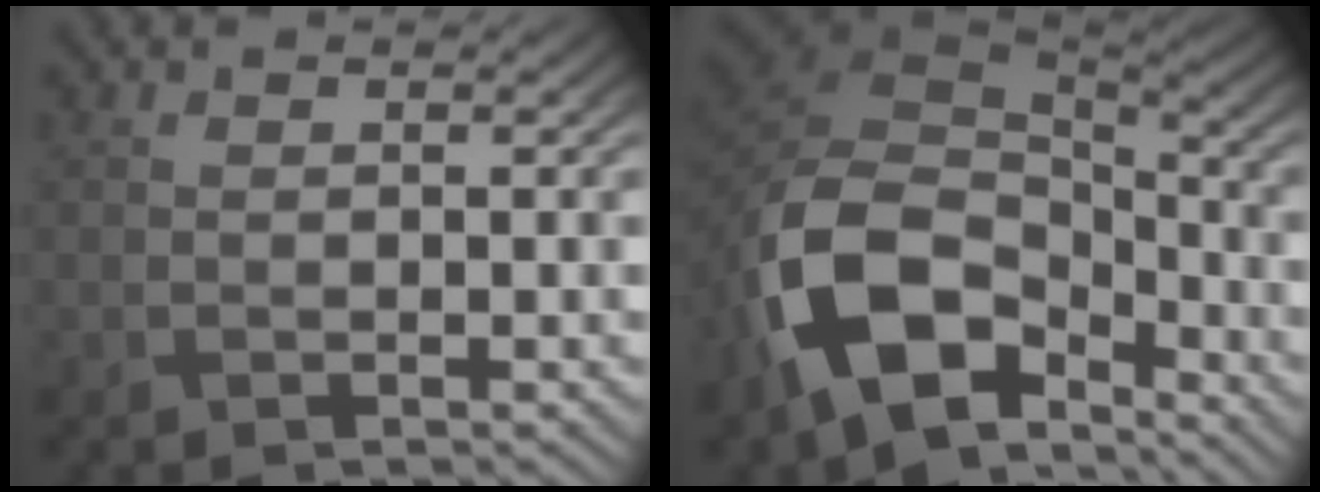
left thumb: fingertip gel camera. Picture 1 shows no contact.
{"total": 15.7, "force": [-6.7, 10.0, 10.0], "torque": [-0.246, -0.034, -0.117]}